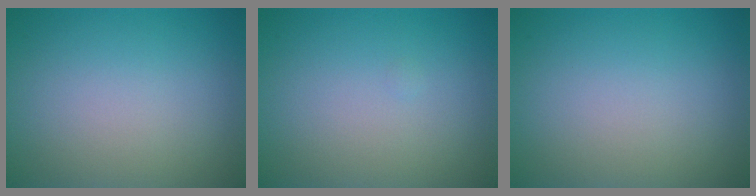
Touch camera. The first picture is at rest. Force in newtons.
{"total": 0.0}
{"total": 0.0}